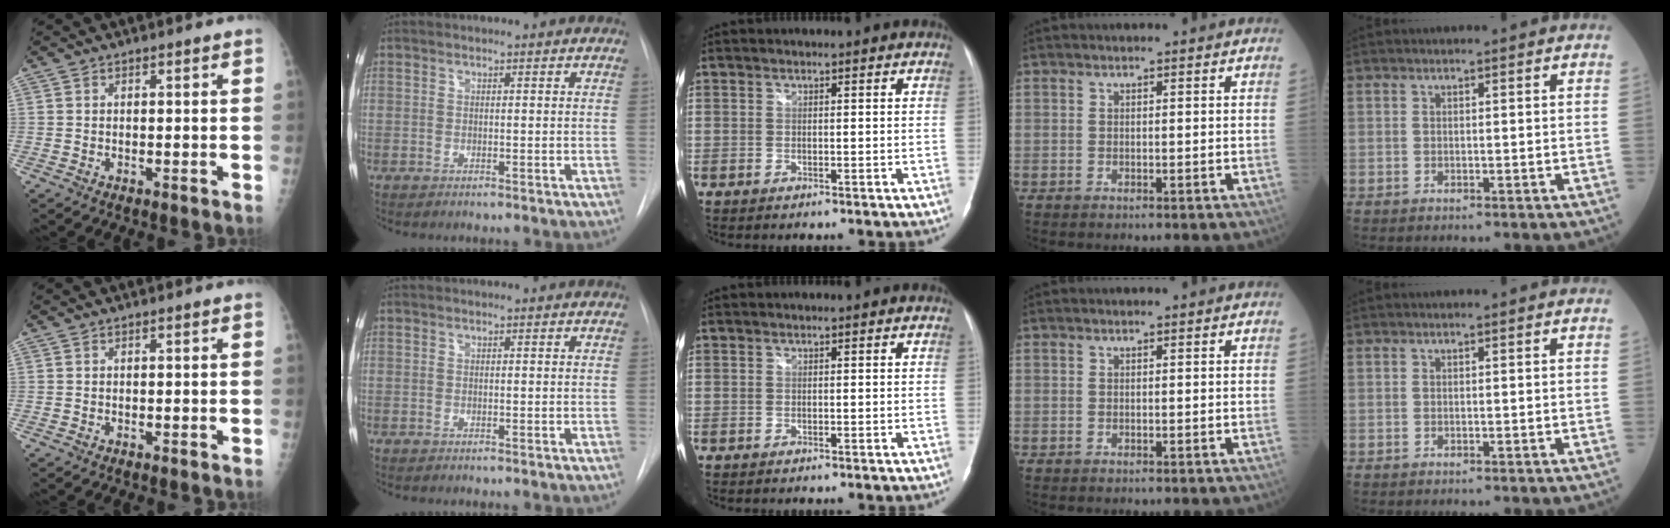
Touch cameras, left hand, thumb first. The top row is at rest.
{}